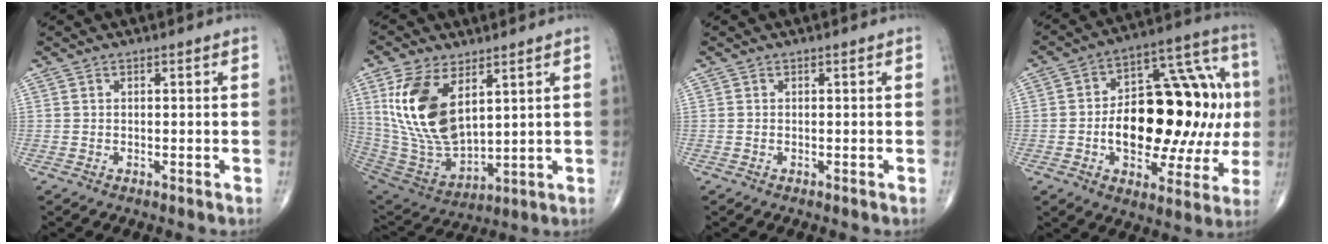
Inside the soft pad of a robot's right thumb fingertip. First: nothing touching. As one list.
[{"total": 18.0, "force": [6.2, 9.5, 14.0], "torque": [-0.265, -0.028, 0.137]}, {"total": 0.0}, {"total": 27.0, "force": [-0.6, 14.5, 22.8], "torque": [-0.296, 0.040, 0.001]}]